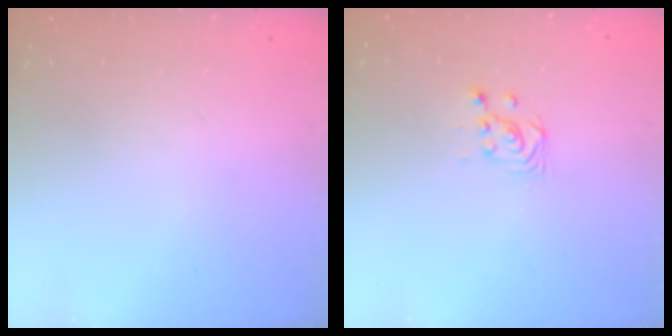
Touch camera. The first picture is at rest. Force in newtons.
{"total": 3.6, "press": 3.6, "slide": 0.3}